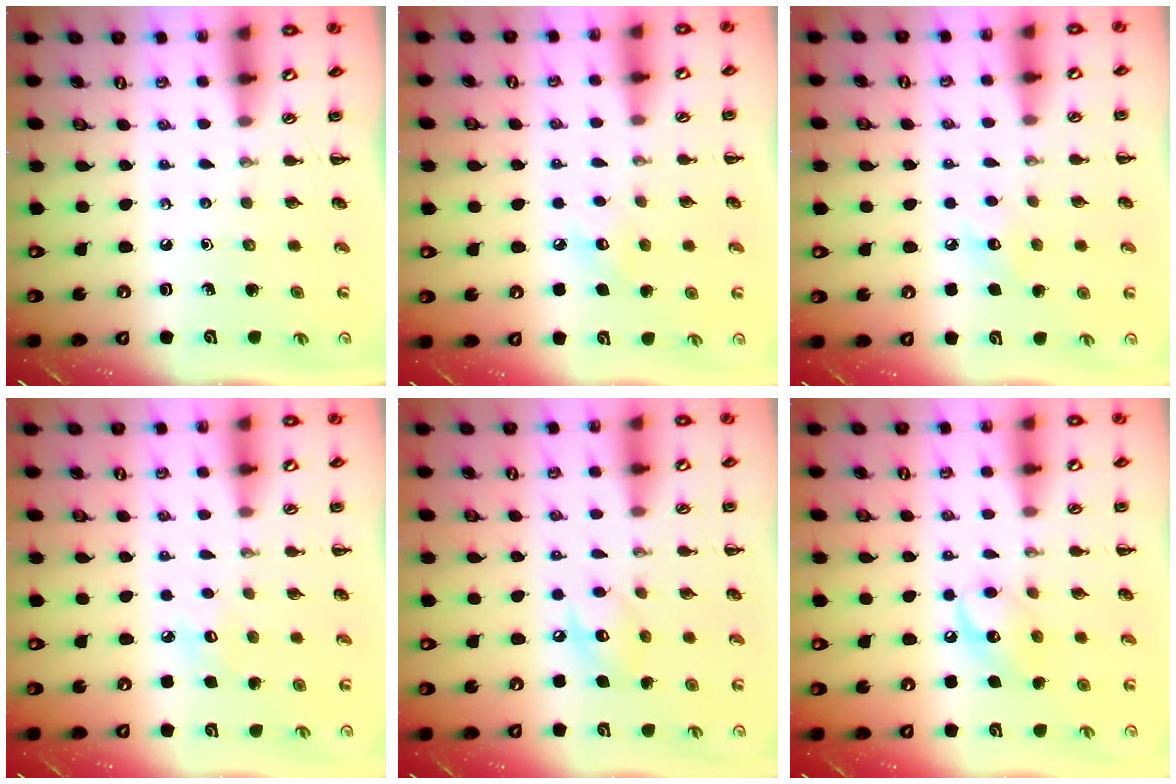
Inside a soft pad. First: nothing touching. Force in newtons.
{"total": 6.7, "press": 6.5, "slide": 1.7}
{"total": 6.7, "press": 6.4, "slide": 1.9}
{"total": 6.4, "press": 6.2, "slide": 1.8}
{"total": 8.4, "press": 8.4, "slide": 1.0}
{"total": 9.6, "press": 9.6, "slide": 0.4}